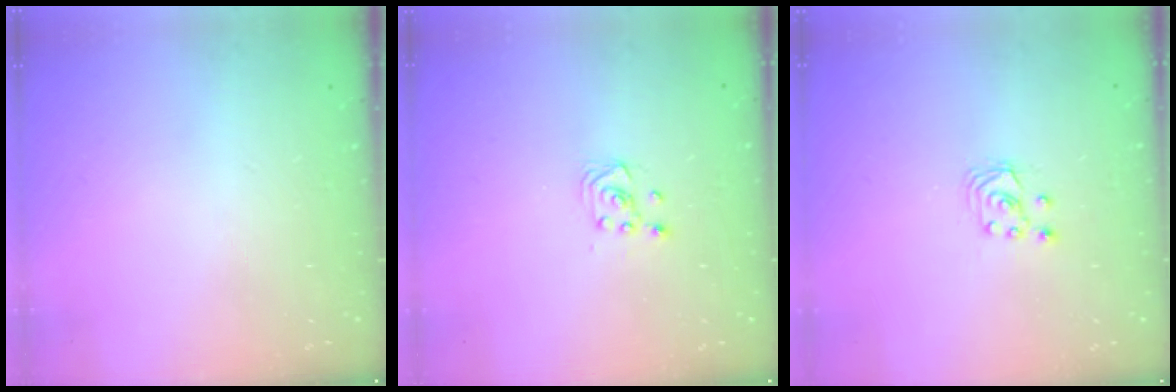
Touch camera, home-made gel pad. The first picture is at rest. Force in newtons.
{"total": 2.6, "press": 2.4, "slide": 1.0}
{"total": 2.6, "press": 2.6, "slide": 0.3}